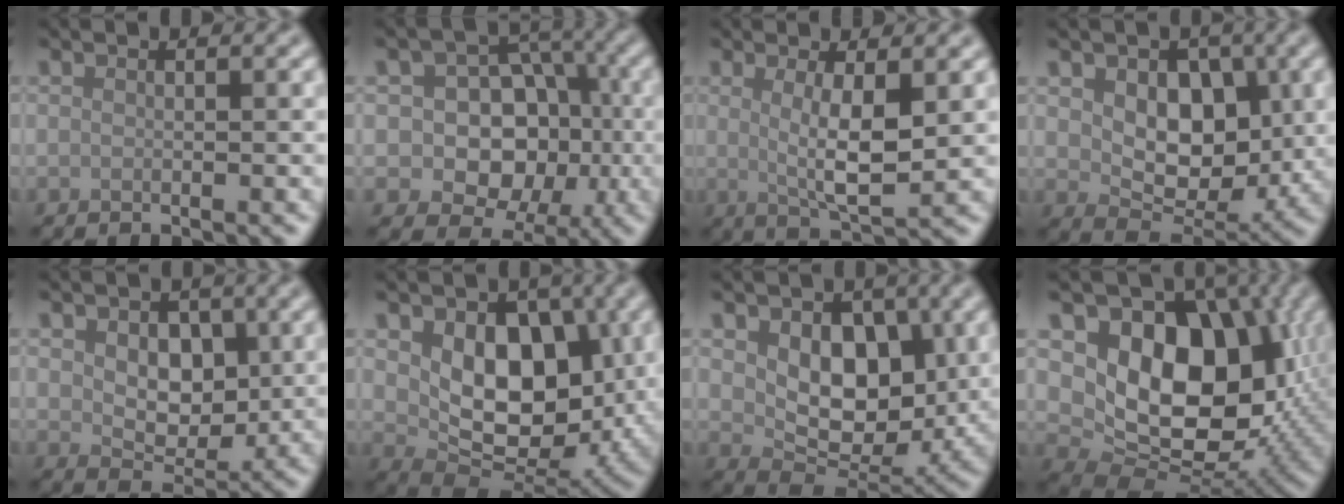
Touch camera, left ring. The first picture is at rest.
{"total": 8.7, "force": [-0.3, 7.2, 4.9], "torque": [-0.038, 0.011, -0.031]}
{"total": 4.3, "force": [0.8, 1.1, 4.1], "torque": [-0.073, -0.009, 0.020]}
{"total": 6.5, "force": [1.2, 4.5, 4.4], "torque": [-0.070, -0.016, 0.020]}
{"total": 4.6, "force": [0.8, 3.2, 3.1], "torque": [-0.054, -0.010, 0.012]}
{"total": 9.1, "force": [1.3, 6.0, 6.7], "torque": [-0.108, -0.023, 0.025]}
{"total": 7.2, "force": [1.5, 4.9, 5.1], "torque": [-0.083, -0.019, 0.026]}
{"total": 12.3, "force": [2.1, 8.8, 8.4], "torque": [-0.111, -0.009, 0.032]}